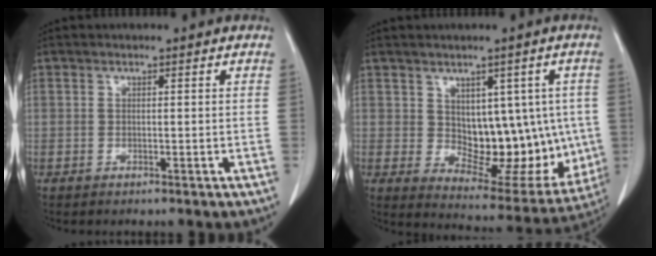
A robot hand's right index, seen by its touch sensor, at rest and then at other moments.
{"total": 14.0, "force": [0.5, 7.6, 11.7], "torque": [-0.131, 0.007, 0.033]}